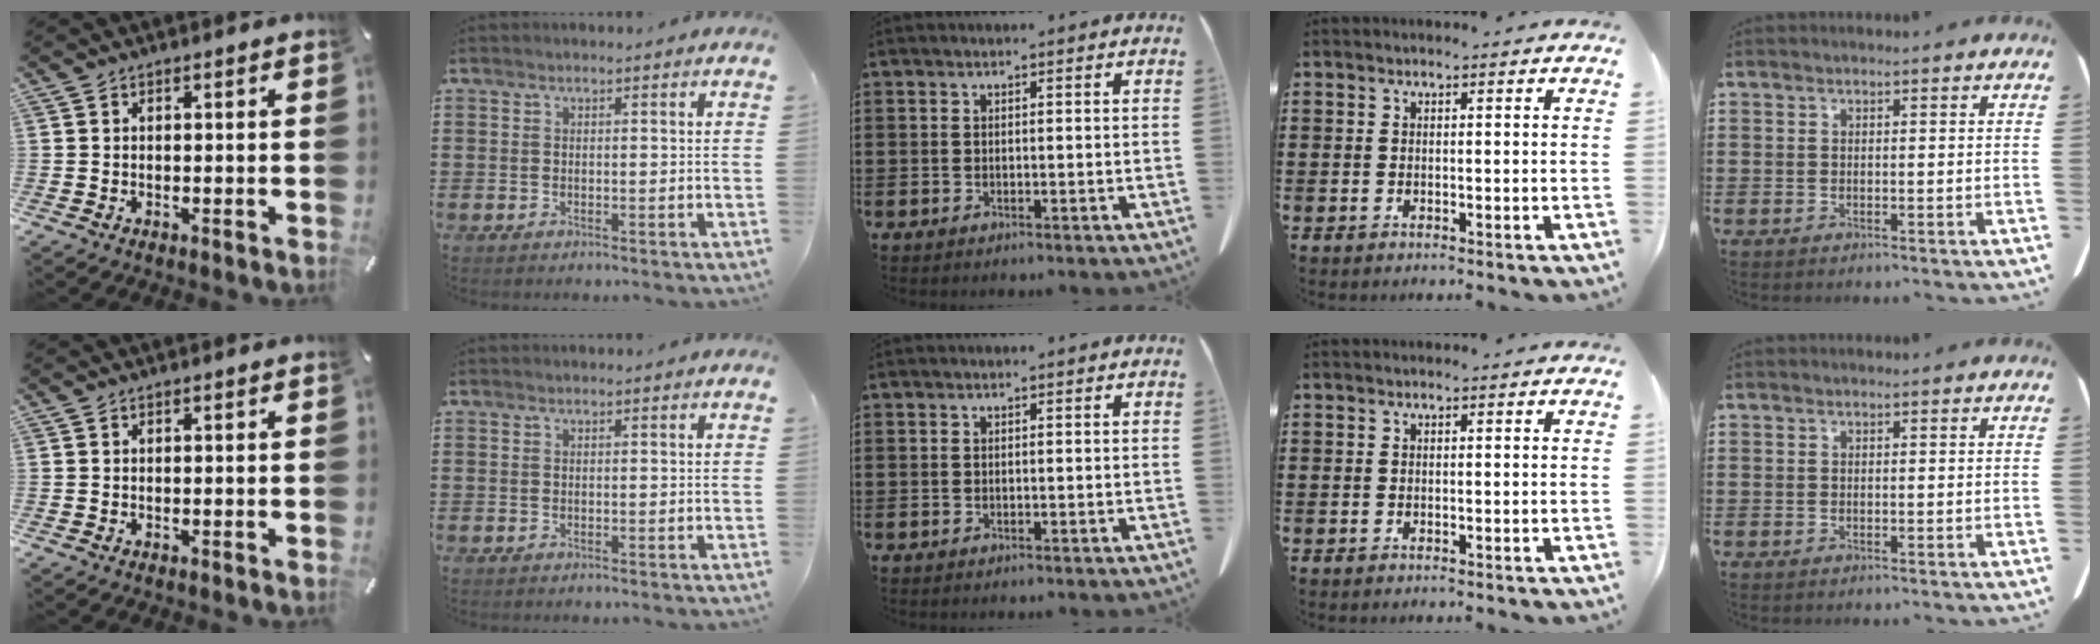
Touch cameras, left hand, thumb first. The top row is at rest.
{}